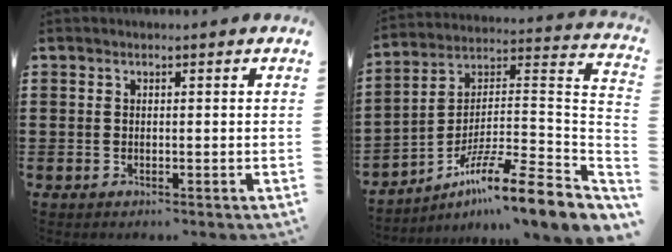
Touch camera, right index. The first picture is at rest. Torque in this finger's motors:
{"motor_torque": [1.11, 0.34, 0.25, 0.20]}